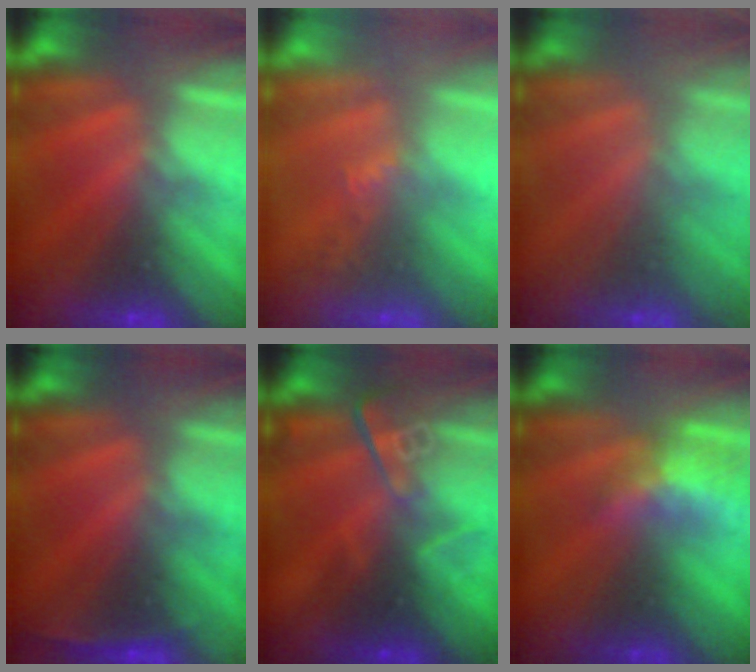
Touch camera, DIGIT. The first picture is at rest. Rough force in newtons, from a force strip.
{"total": 2.3}
{"total": 2.0}
{"total": 1.6}
{"total": 2.8}
{"total": 2.3}